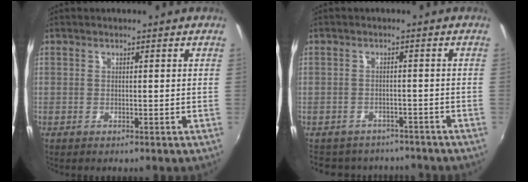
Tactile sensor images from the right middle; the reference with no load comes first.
{"total": 7.7, "force": [-6.3, 4.2, 1.3], "torque": [-0.034, 0.015, -0.088]}